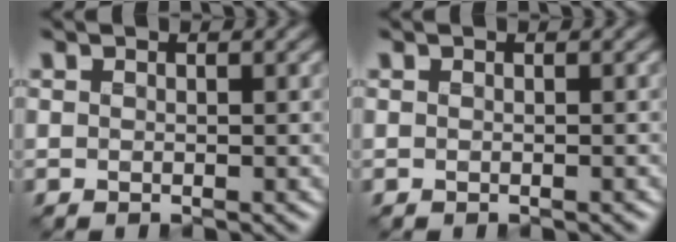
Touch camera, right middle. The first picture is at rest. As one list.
[{"total": 0.0}]